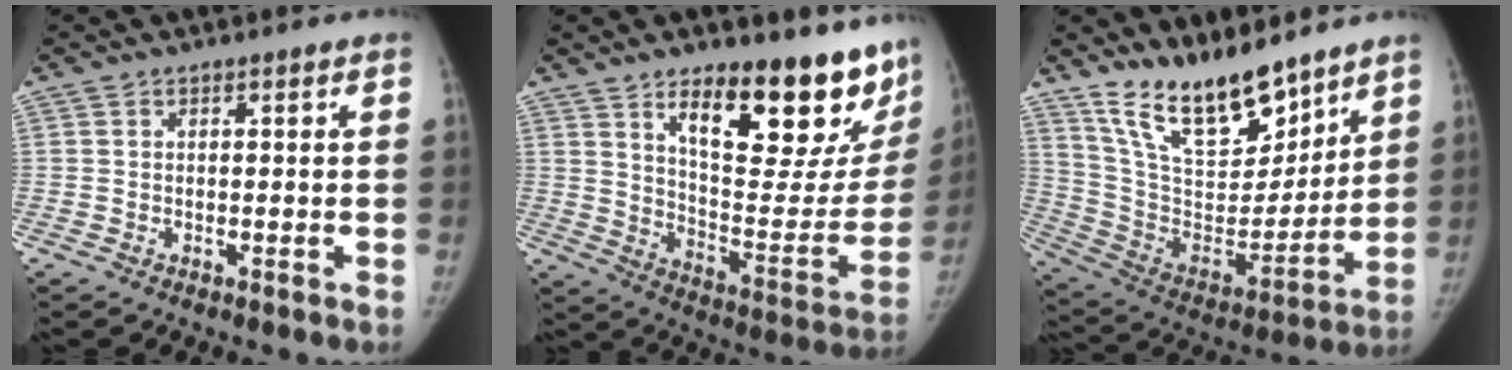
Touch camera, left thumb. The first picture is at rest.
{"total": 24.6, "force": [16.5, 9.2, 15.8], "torque": [-0.171, -0.101, 0.245]}
{"total": 19.3, "force": [14.8, 7.2, 10.0], "torque": [-0.124, -0.091, 0.273]}